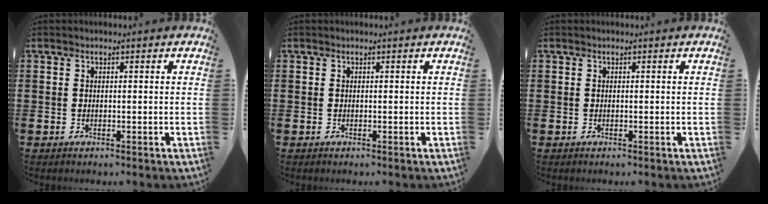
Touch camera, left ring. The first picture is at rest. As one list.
[{"total": 0.0}, {"total": 0.0}]